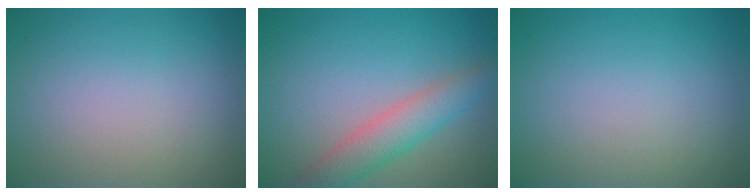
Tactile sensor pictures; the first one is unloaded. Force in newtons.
{"total": 4.1, "press": 4.1, "slide": 0.2}
{"total": 0.0}